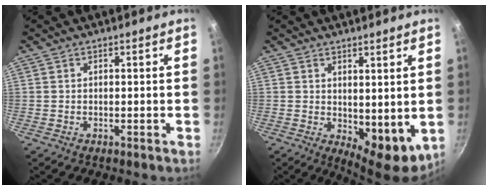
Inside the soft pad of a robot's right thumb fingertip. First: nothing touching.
{"total": 7.7, "force": [1.3, 3.8, 6.6], "torque": [-0.077, -0.023, 0.029]}